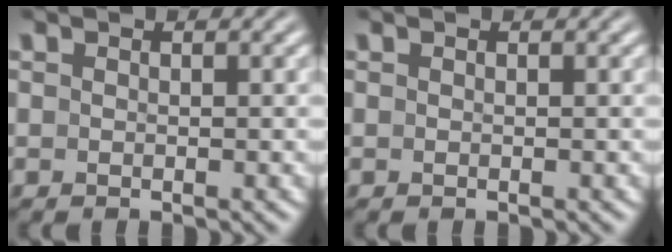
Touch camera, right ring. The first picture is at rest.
{"total": 0.0}